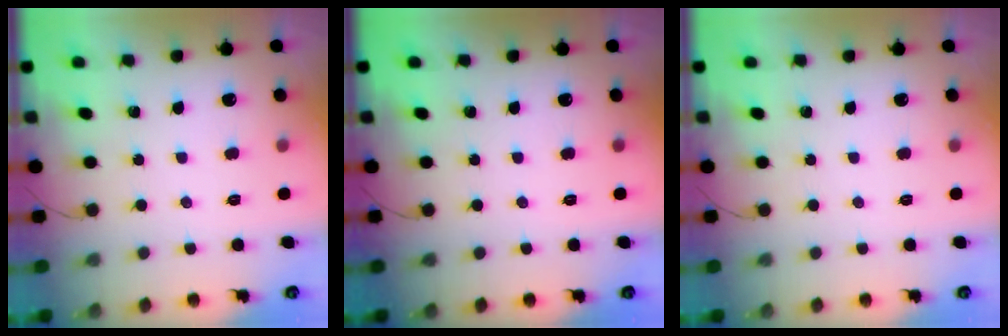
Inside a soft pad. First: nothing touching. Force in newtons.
{"total": 0.0}
{"total": 0.0}